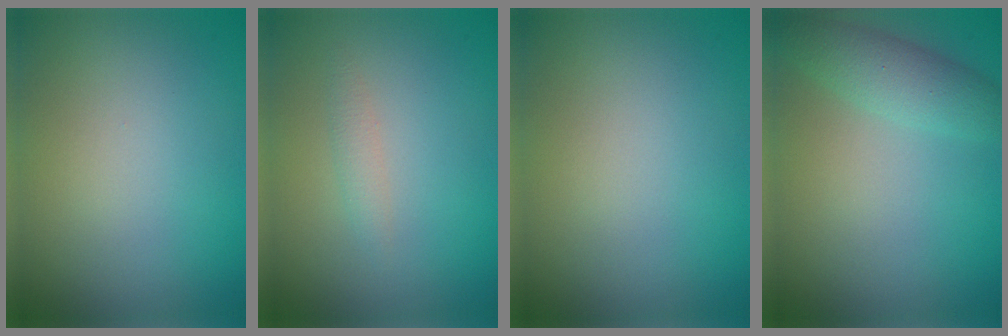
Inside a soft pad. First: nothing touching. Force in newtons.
{"total": 1.0, "press": 1.0, "slide": 0.0}
{"total": 0.0}
{"total": 3.1, "press": 3.1, "slide": 0.1}